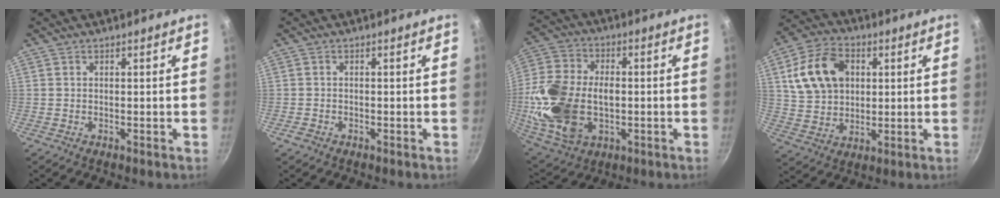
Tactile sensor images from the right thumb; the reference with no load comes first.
{"total": 1.2, "force": [-0.8, 0.8, 0.5], "torque": [-0.016, 0.005, -0.016]}
{"total": 20.4, "force": [-1.9, 13.6, 15.0], "torque": [-0.298, 0.017, -0.027]}
{"total": 14.5, "force": [3.7, 10.7, 9.1], "torque": [-0.151, 0.008, 0.065]}